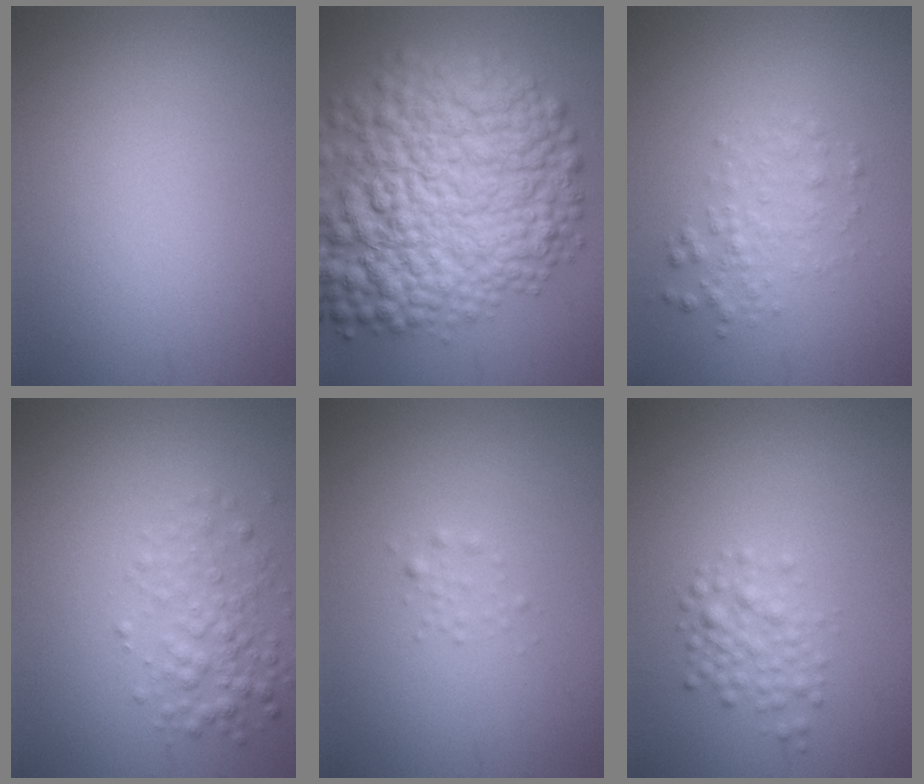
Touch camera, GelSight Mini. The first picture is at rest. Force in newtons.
{"total": 13.4, "press": 13.4, "slide": 0.4}
{"total": 2.0, "press": 2.0, "slide": 0.1}
{"total": 3.0, "press": 3.0, "slide": 0.1}
{"total": 0.7, "press": 0.7, "slide": 0.0}
{"total": 2.2, "press": 2.2, "slide": 0.1}